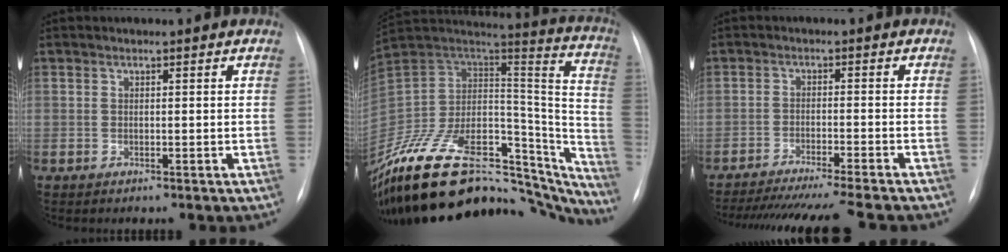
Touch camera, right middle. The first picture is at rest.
{"total": 39.5, "force": [-30.3, 16.8, 19.0], "torque": [-0.288, -0.004, -0.429]}
{"total": 17.7, "force": [-15.9, -0.6, 7.8], "torque": [-0.120, -0.048, -0.229]}